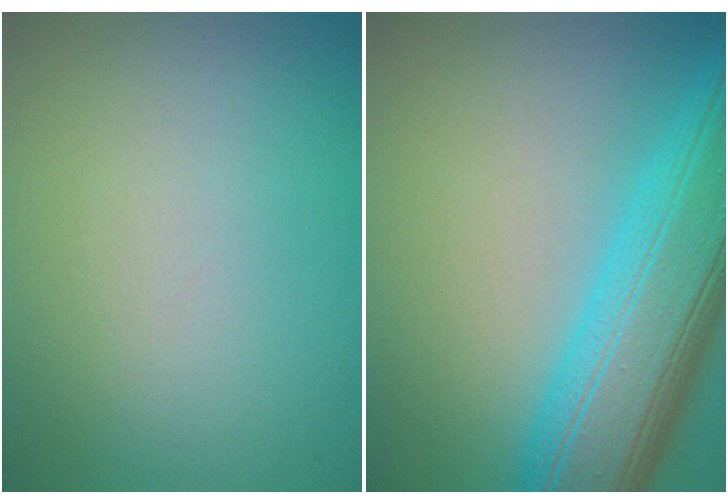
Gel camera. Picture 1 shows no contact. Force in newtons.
{"total": 10.6, "press": 10.6, "slide": 0.2}